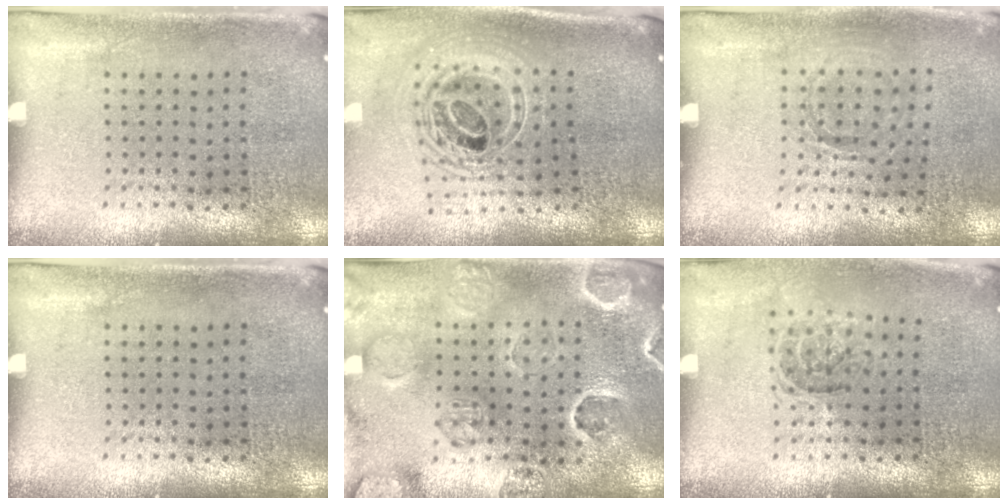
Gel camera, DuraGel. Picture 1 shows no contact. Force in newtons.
{"total": 2.4, "press": 1.8, "slide": 1.6}
{"total": 0.8, "press": 0.8, "slide": 0.2}
{"total": 0.0}
{"total": 2.8, "press": 2.7, "slide": 0.8}
{"total": 1.1, "press": 1.1, "slide": 0.4}